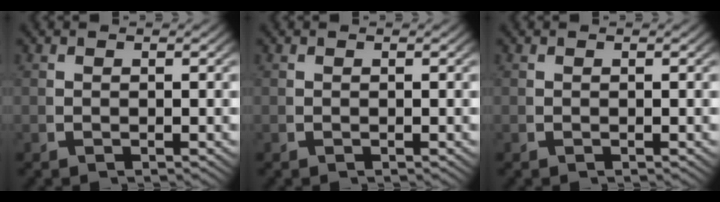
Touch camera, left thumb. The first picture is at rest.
{"total": 0.0}
{"total": 0.0}